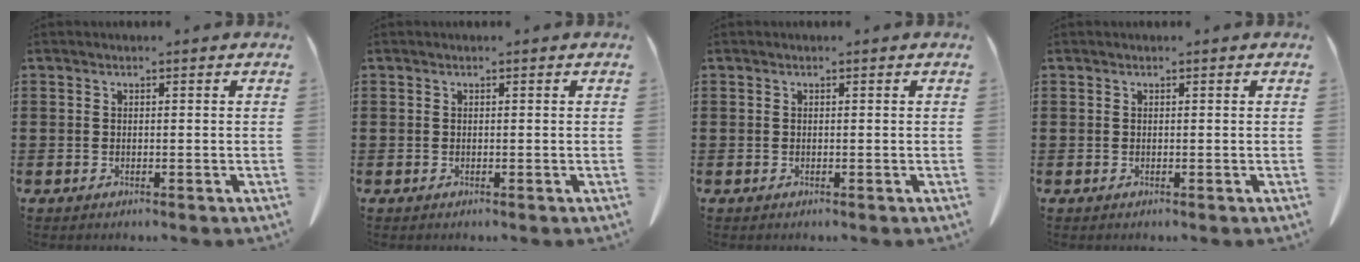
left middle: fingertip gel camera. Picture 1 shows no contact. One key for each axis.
{"total": 0.0}
{"total": 0.0}
{"total": 0.0}